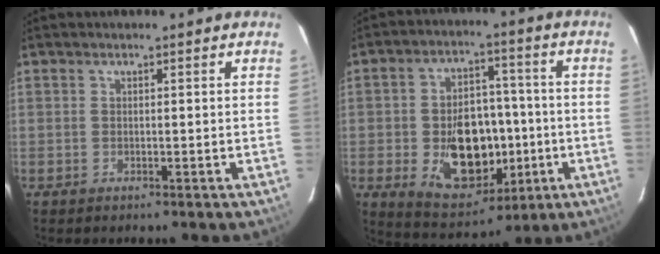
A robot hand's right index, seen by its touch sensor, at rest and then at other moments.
{"total": 15.3, "force": [-3.0, 10.4, 10.9], "torque": [-0.205, 0.014, -0.021]}